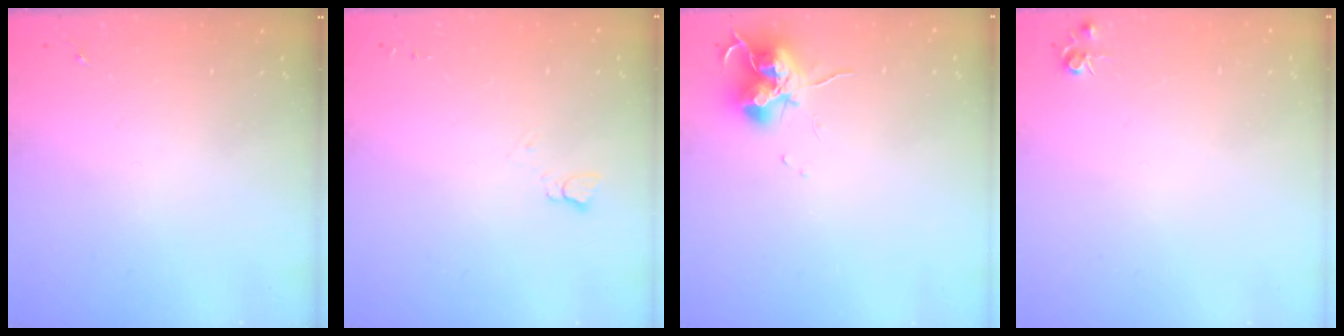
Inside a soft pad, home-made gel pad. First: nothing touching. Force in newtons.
{"total": 2.8, "press": 2.7, "slide": 0.3}
{"total": 12.2, "press": 12.1, "slide": 1.3}
{"total": 4.3, "press": 4.3, "slide": 0.5}